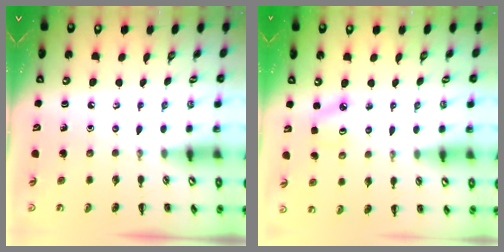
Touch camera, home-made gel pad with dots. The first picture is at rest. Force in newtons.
{"total": 2.8, "press": 2.7, "slide": 0.6}